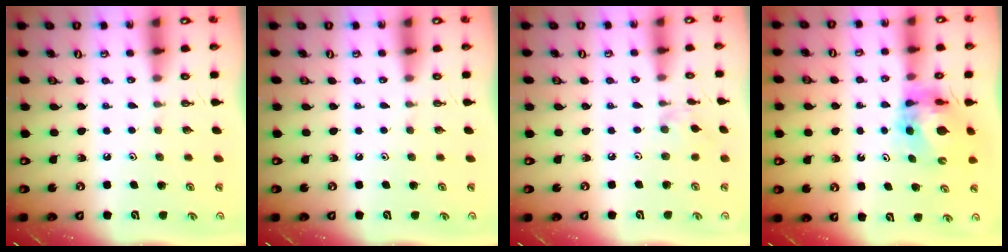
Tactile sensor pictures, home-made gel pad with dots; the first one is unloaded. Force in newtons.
{"total": 0.0}
{"total": 4.0, "press": 4.0, "slide": 0.8}
{"total": 10.0, "press": 10.0, "slide": 1.0}